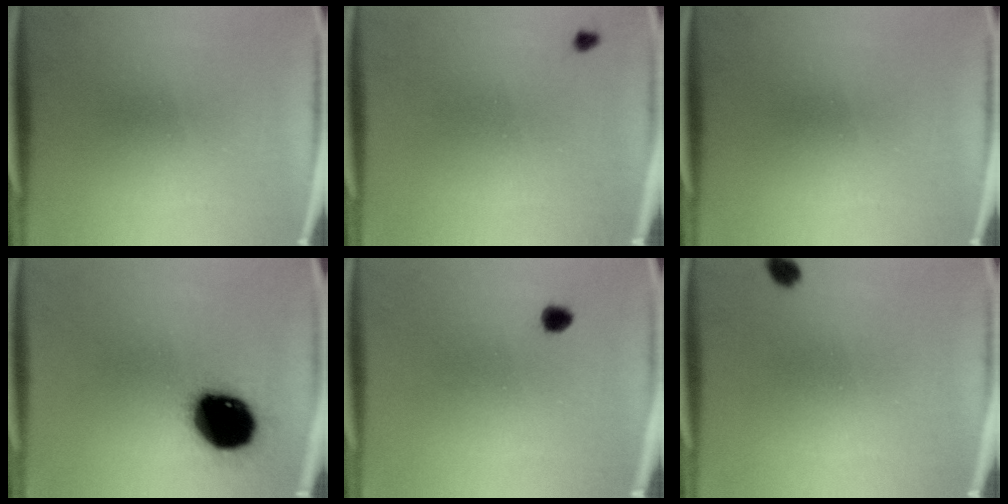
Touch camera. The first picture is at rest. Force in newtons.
{"total": 0.7}
{"total": 0.0}
{"total": 19.7}
{"total": 1.6}
{"total": 1.9}